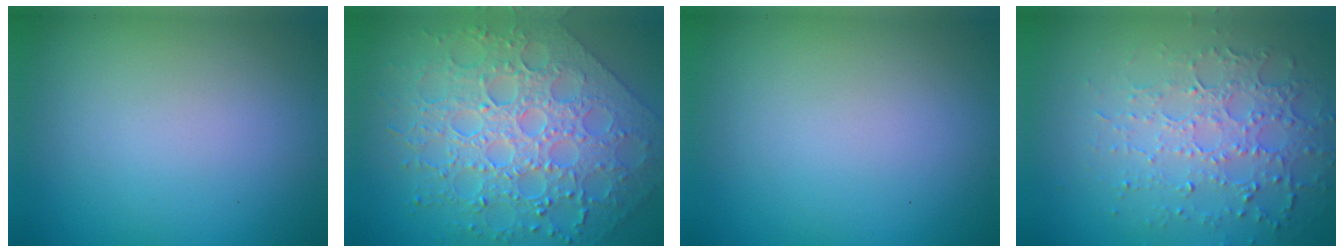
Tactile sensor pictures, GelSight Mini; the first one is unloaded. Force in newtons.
{"total": 7.2, "press": 6.0, "slide": 3.9}
{"total": 0.0}
{"total": 5.0, "press": 3.5, "slide": 3.6}